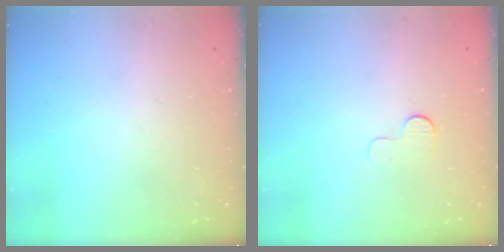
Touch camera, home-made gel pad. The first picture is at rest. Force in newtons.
{"total": 5.3, "press": 5.3, "slide": 0.4}